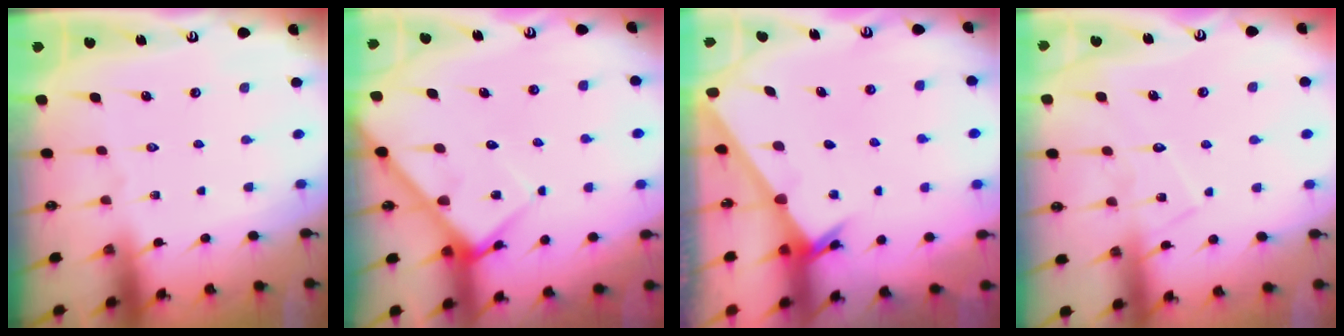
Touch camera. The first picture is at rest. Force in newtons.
{"total": 6.4, "press": 6.4, "slide": 0.7}
{"total": 2.4, "press": 2.4, "slide": 0.2}
{"total": 7.4, "press": 7.4, "slide": 0.6}